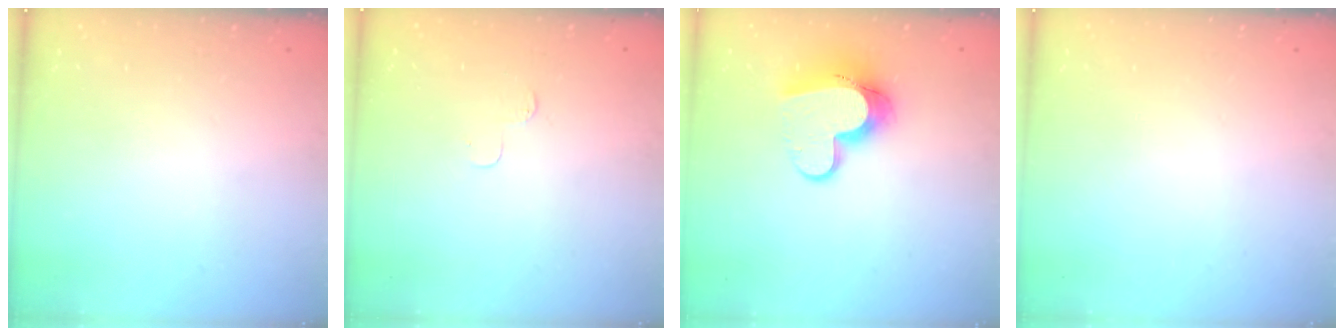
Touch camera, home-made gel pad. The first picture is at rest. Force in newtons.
{"total": 3.6, "press": 3.6, "slide": 0.4}
{"total": 11.5, "press": 11.4, "slide": 1.2}
{"total": 0.0}